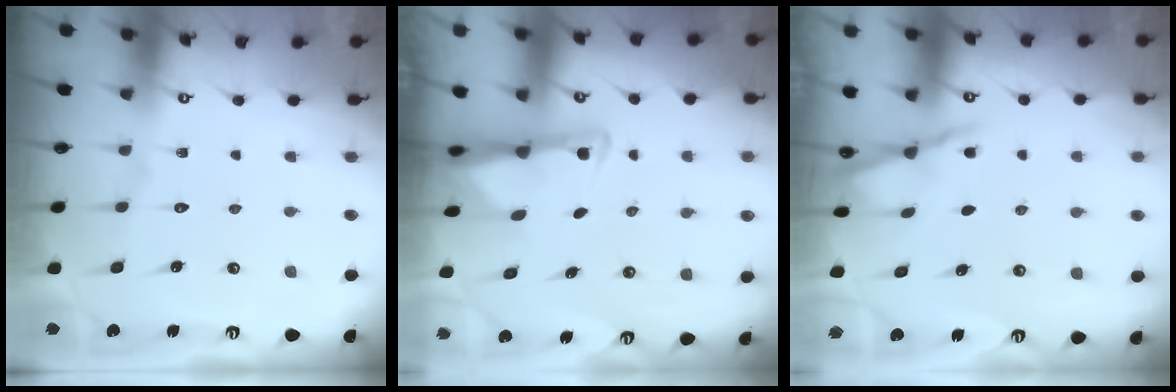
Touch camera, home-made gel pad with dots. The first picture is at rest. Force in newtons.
{"total": 3.2, "press": 3.1, "slide": 0.6}
{"total": 2.8, "press": 2.8, "slide": 0.4}